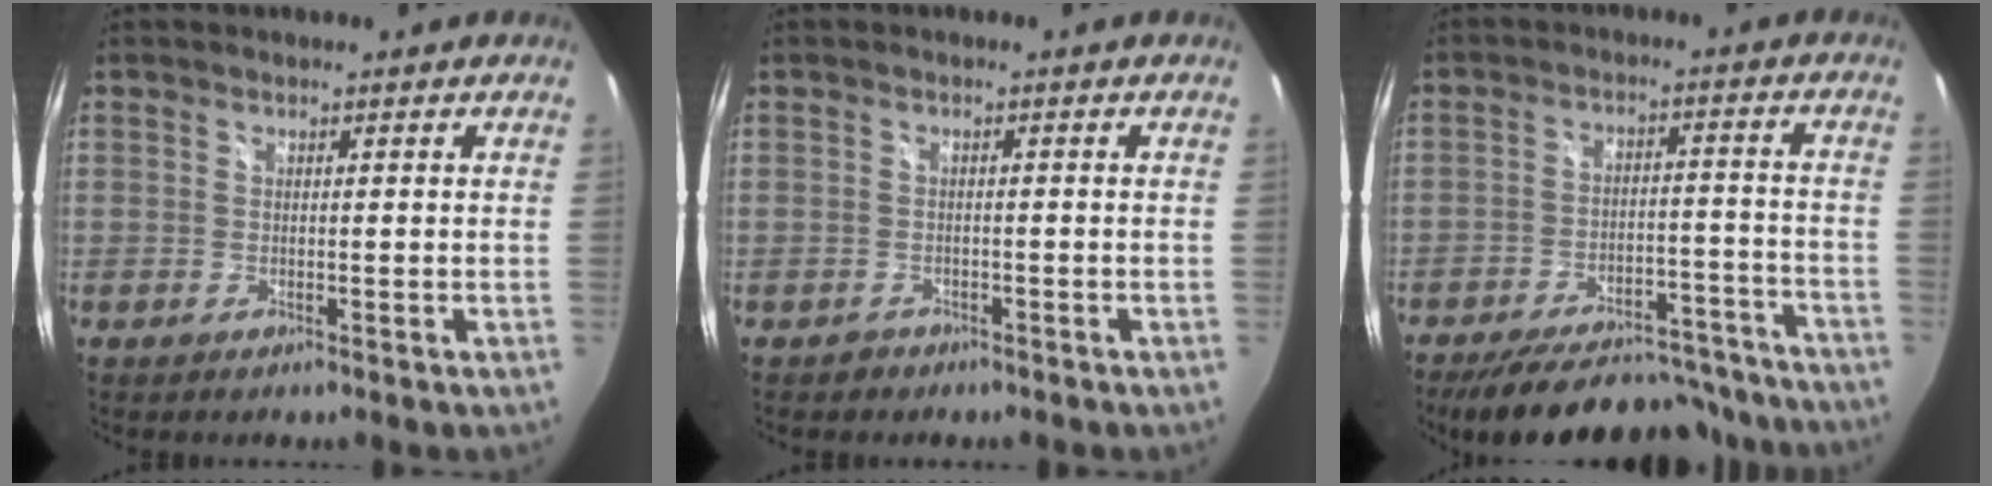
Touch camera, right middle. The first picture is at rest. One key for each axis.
{"total": 1.6, "fx": -1.0, "fy": 1.2, "fz": 0.2, "tx": -0.009, "ty": 0.002, "tz": -0.014}
{"total": 23.1, "fx": -20.0, "fy": 7.3, "fz": 8.8, "tx": -0.160, "ty": 0.021, "tz": -0.252}